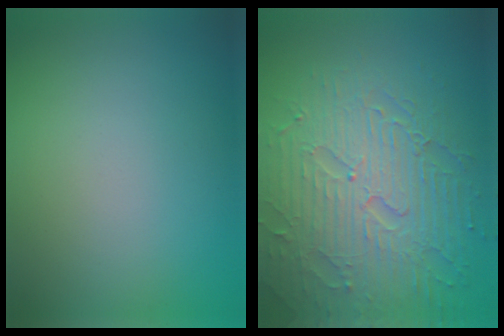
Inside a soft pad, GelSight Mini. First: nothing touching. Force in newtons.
{"total": 8.0, "press": 6.1, "slide": 5.2}